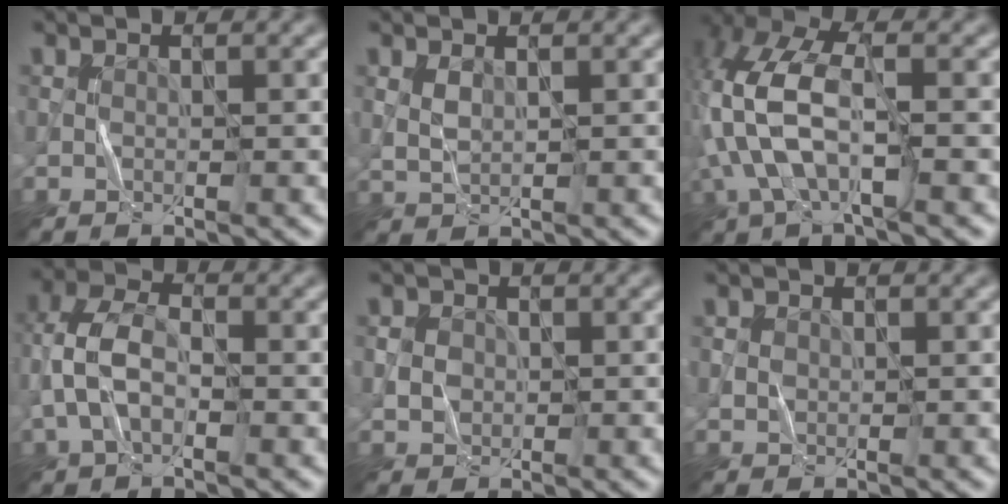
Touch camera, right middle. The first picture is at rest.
{"total": 1.3, "force": [0.6, 0.7, 1.0], "torque": [-0.027, -0.003, 0.017]}
{"total": 8.8, "force": [-1.7, 4.2, 7.6], "torque": [-0.182, 0.013, -0.046]}
{"total": 5.0, "force": [-1.0, 3.0, 3.9], "torque": [-0.092, 0.011, -0.031]}
{"total": 2.2, "force": [0.2, 2.0, 1.0], "torque": [-0.018, 0.001, 0.008]}
{"total": 1.2, "force": [0.1, 1.1, 0.5], "torque": [-0.008, 0.001, -0.001]}